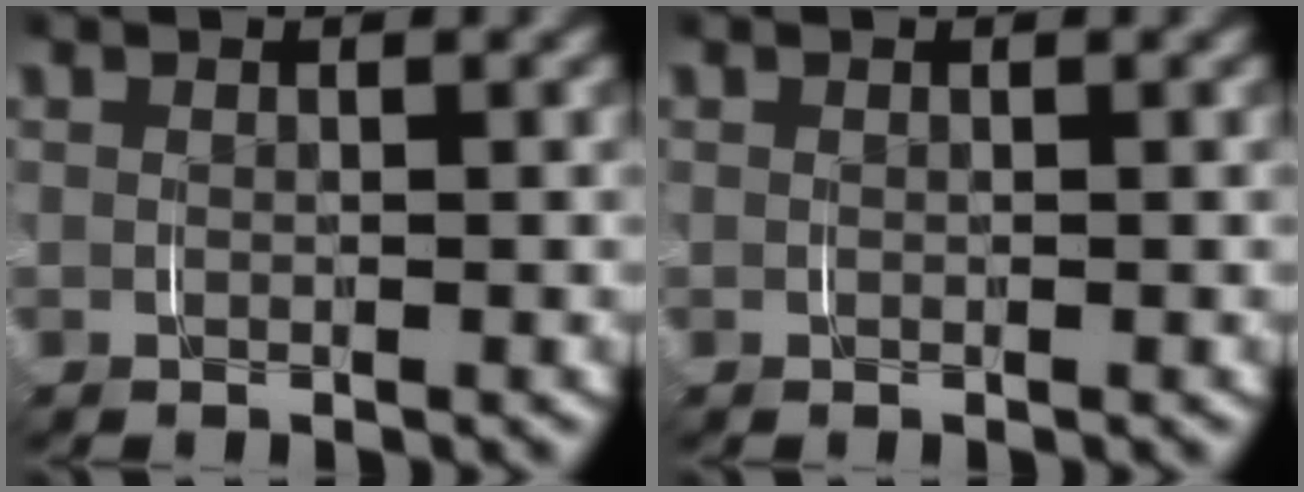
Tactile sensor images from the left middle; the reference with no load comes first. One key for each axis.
{"total": 0.0}